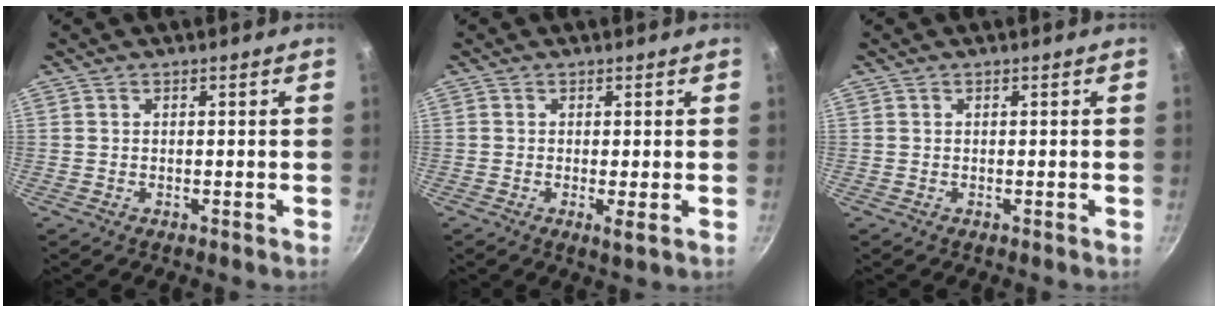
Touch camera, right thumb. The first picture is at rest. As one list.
[{"total": 1.9, "force": [-0.3, 0.2, 1.9], "torque": [-0.036, -0.009, -0.005]}, {"total": 0.0}]